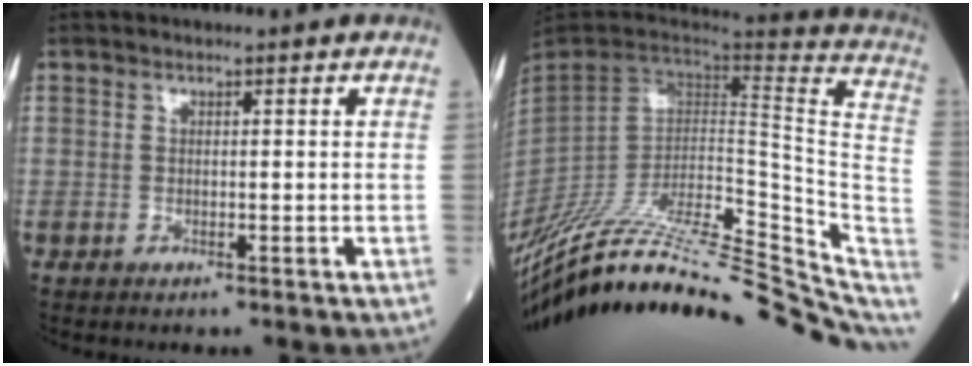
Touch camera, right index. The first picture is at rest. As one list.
[{"total": 35.0, "force": [-29.7, 6.1, 17.6], "torque": [-0.226, -0.036, -0.428]}]